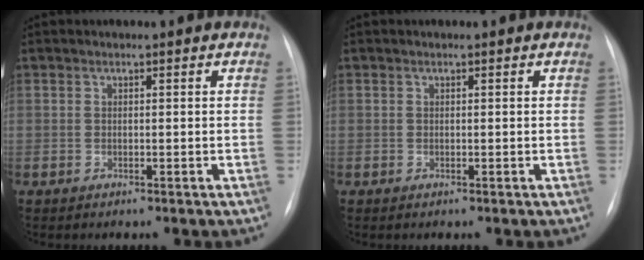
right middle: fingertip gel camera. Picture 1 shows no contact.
{"total": 0.0}